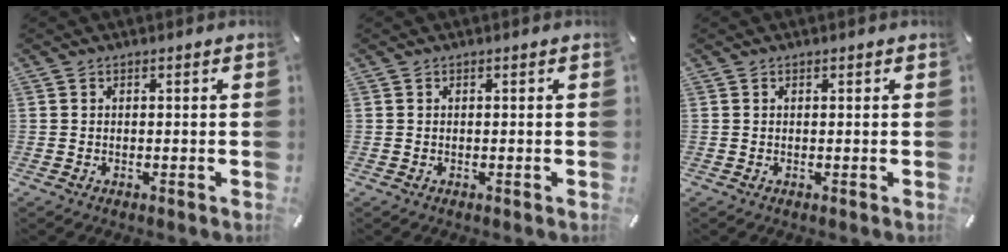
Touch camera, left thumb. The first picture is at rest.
{"total": 0.0}
{"total": 0.0}